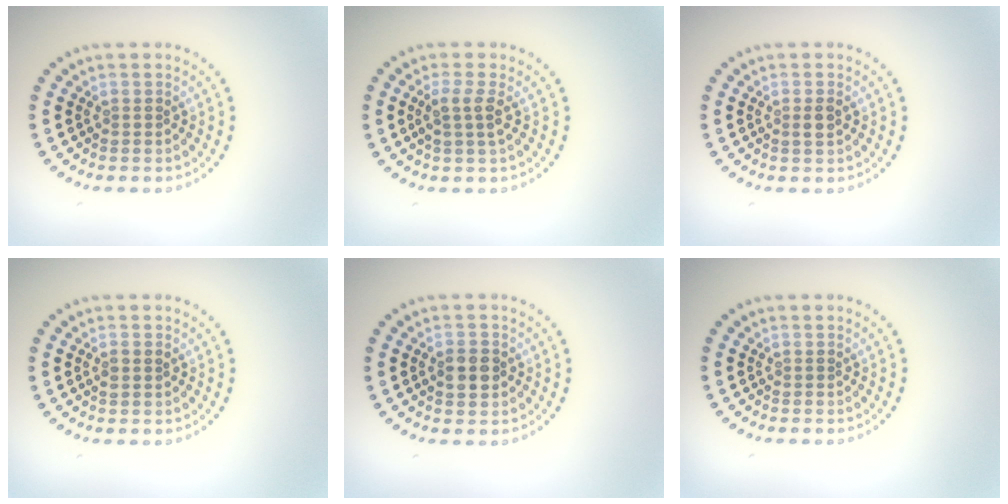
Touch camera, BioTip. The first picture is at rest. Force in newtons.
{"total": 2.1, "press": 1.7, "slide": 1.1}
{"total": 1.1, "press": 1.0, "slide": 0.4}
{"total": 1.1, "press": 1.1, "slide": 0.1}
{"total": 2.7, "press": 2.7, "slide": 0.3}
{"total": 0.0}